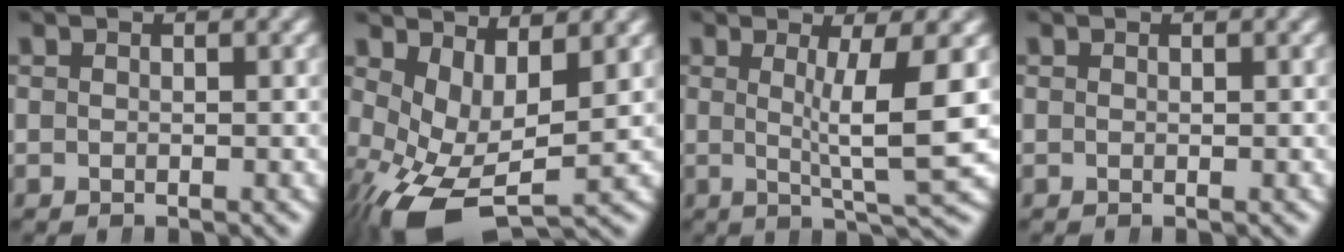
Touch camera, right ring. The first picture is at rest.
{"total": 6.1, "force": [-2.2, 3.2, 4.8], "torque": [-0.108, -0.047, -0.010]}
{"total": 5.5, "force": [1.0, -0.3, 5.4], "torque": [-0.074, -0.008, 0.022]}
{"total": 0.0}